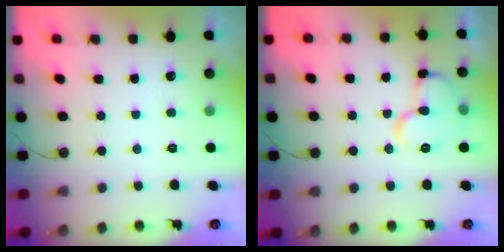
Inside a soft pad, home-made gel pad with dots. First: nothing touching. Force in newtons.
{"total": 11.3, "press": 11.2, "slide": 1.3}